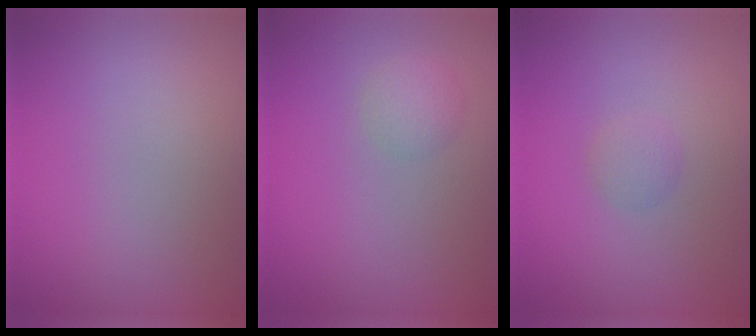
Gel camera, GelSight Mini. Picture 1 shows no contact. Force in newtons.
{"total": 1.4, "press": 1.4, "slide": 0.1}
{"total": 1.0, "press": 1.0, "slide": 0.0}